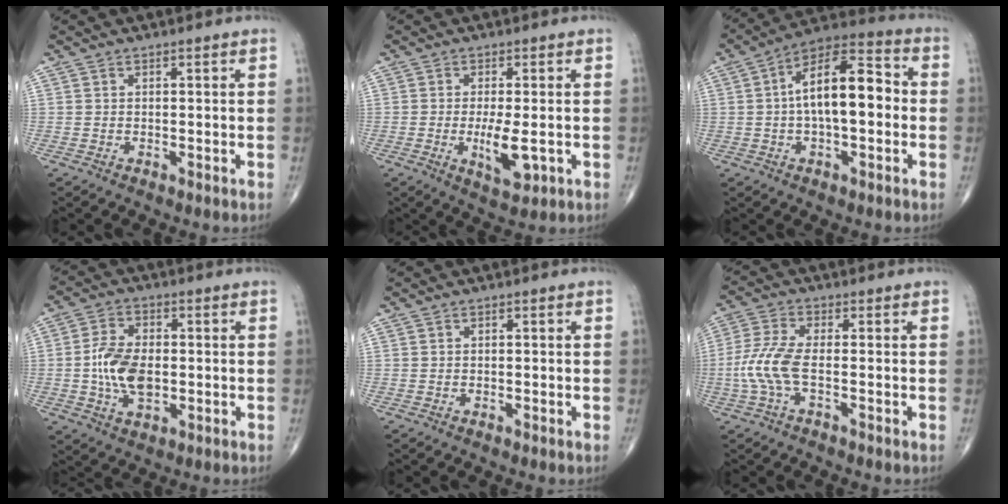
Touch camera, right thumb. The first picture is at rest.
{"total": 6.2, "force": [-1.1, 2.1, 5.8], "torque": [-0.102, -0.013, -0.014]}
{"total": 15.4, "force": [0.3, 6.9, 13.8], "torque": [-0.218, 0.040, -0.008]}
{"total": 9.7, "force": [-0.9, 5.7, 7.9], "torque": [-0.143, 0.004, -0.020]}
{"total": 0.0}
{"total": 7.3, "force": [-1.7, 2.5, 6.7], "torque": [-0.175, 0.013, -0.040]}